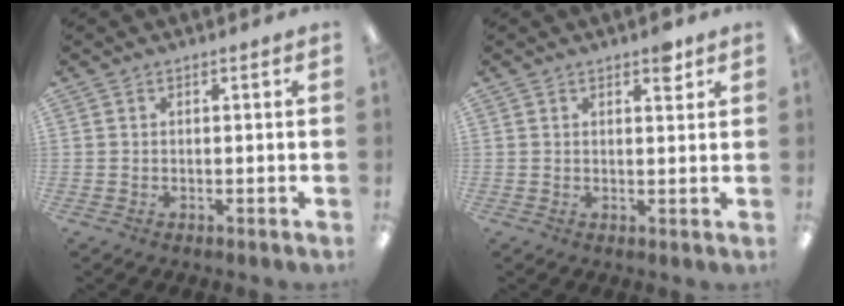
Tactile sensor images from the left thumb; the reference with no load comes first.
{"total": 3.8, "force": [2.6, 1.5, 2.3], "torque": [-0.018, -0.011, 0.038]}